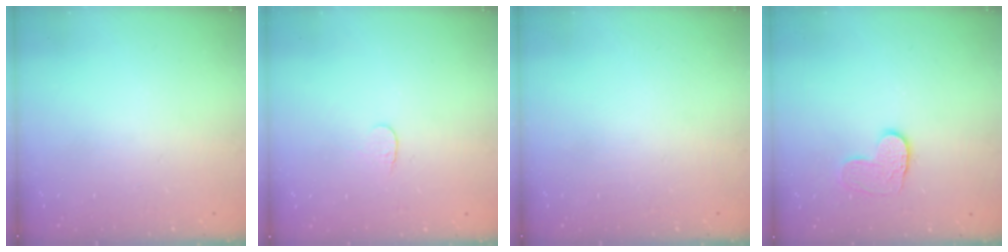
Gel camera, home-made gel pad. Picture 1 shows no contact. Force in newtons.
{"total": 3.8, "press": 3.7, "slide": 0.4}
{"total": 0.0}
{"total": 7.6, "press": 7.6, "slide": 0.4}